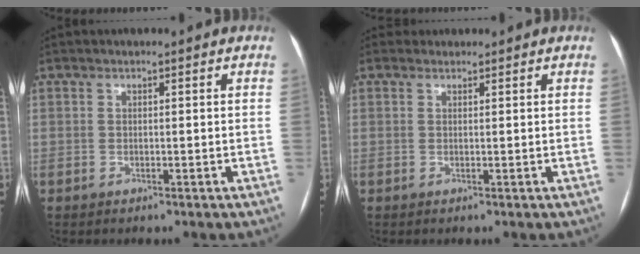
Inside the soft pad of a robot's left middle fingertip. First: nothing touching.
{"total": 0.8, "force": [0.6, 0.4, -0.2], "torque": [-0.001, 0.004, 0.009]}